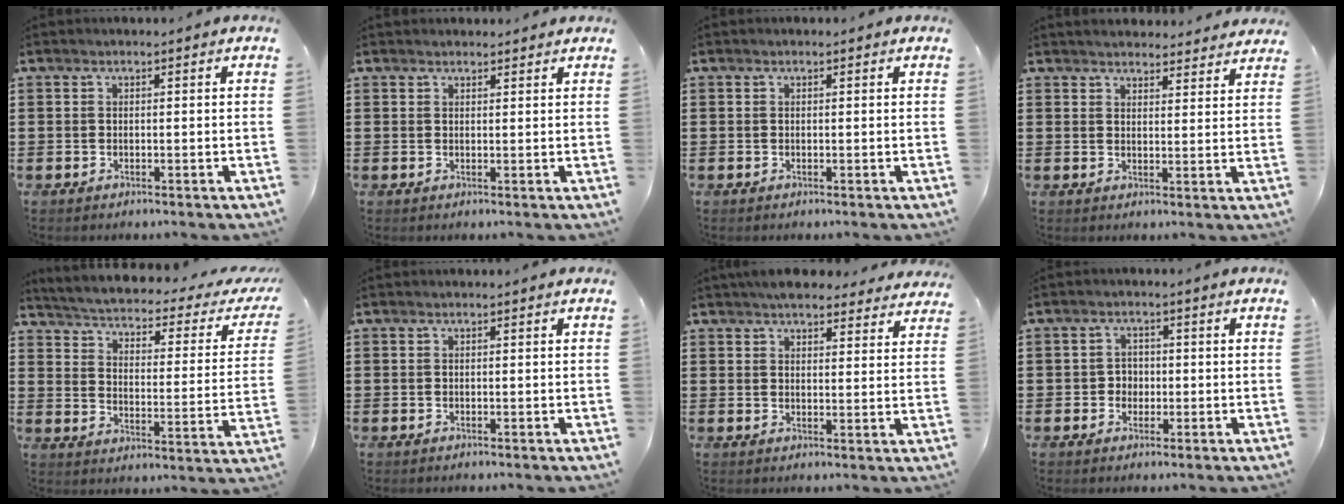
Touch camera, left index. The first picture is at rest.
{"total": 1.2, "force": [1.2, 0.3, 0.1], "torque": [-0.003, 0.002, 0.024]}
{"total": 0.0}
{"total": 3.1, "force": [3.1, 0.2, 0.1], "torque": [-0.004, -0.014, 0.056]}
{"total": 1.6, "force": [1.1, -0.2, 1.1], "torque": [-0.036, -0.027, 0.006]}
{"total": 0.0}
{"total": 5.1, "force": [4.6, 1.4, 1.6], "torque": [-0.035, -0.012, 0.086]}
{"total": 2.4, "force": [-0.4, 2.2, 0.8], "torque": [-0.024, 0.006, -0.012]}